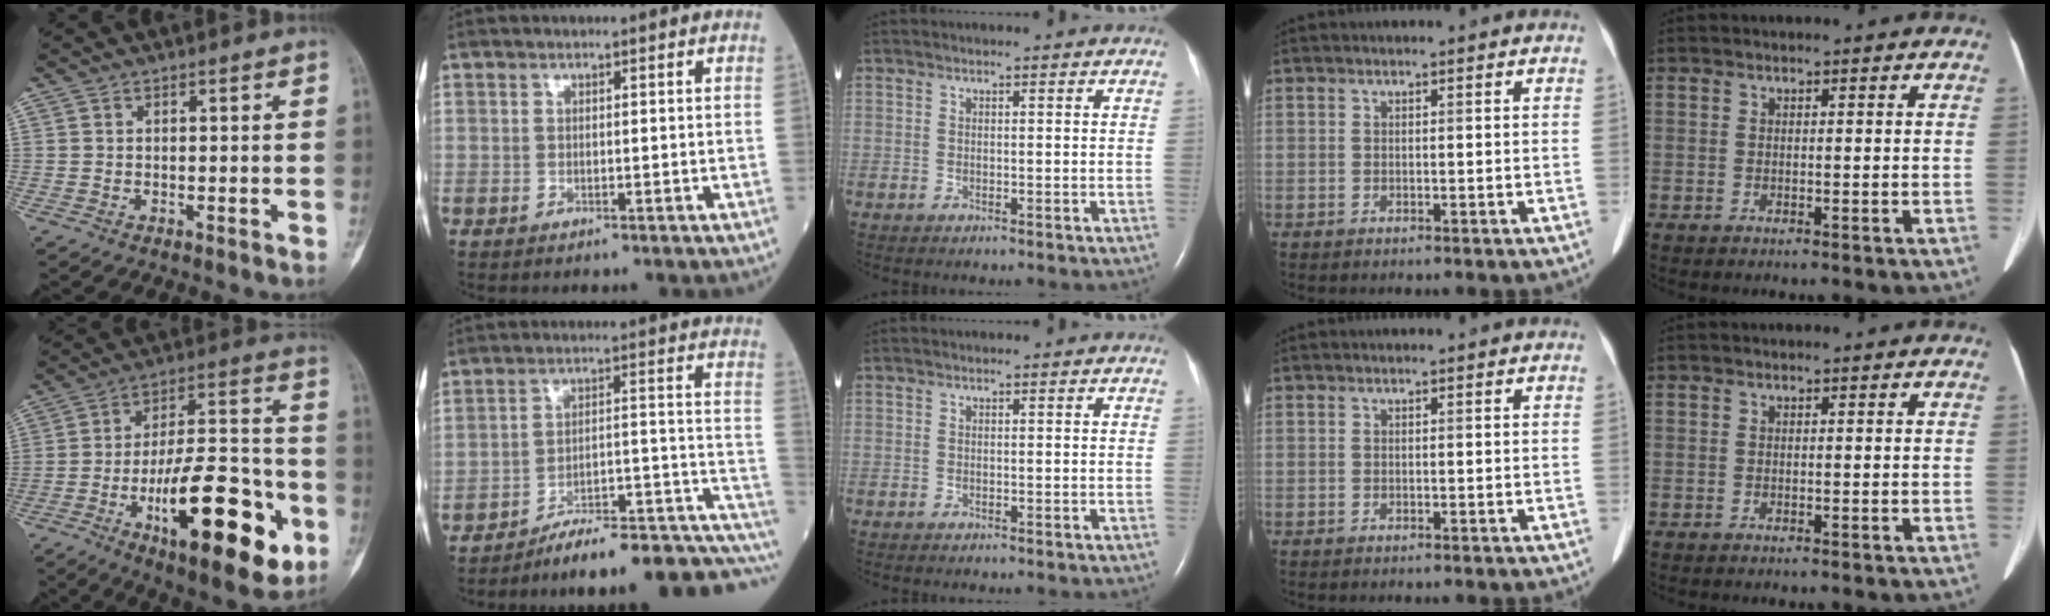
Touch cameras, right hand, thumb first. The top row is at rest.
{"thumb": {"total": 26.2, "force": [-9.8, 9.4, 22.4], "torque": [-0.318, 0.041, -0.142]}, "index": {"total": 20.5, "force": [-18.4, 1.4, 8.8], "torque": [-0.047, 0.040, -0.254]}}